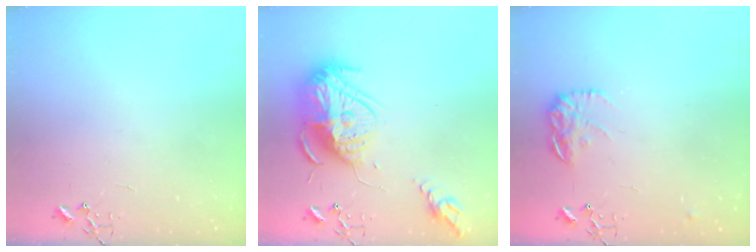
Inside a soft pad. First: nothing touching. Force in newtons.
{"total": 18.8, "press": 18.7, "slide": 1.9}
{"total": 11.4, "press": 11.4, "slide": 0.6}